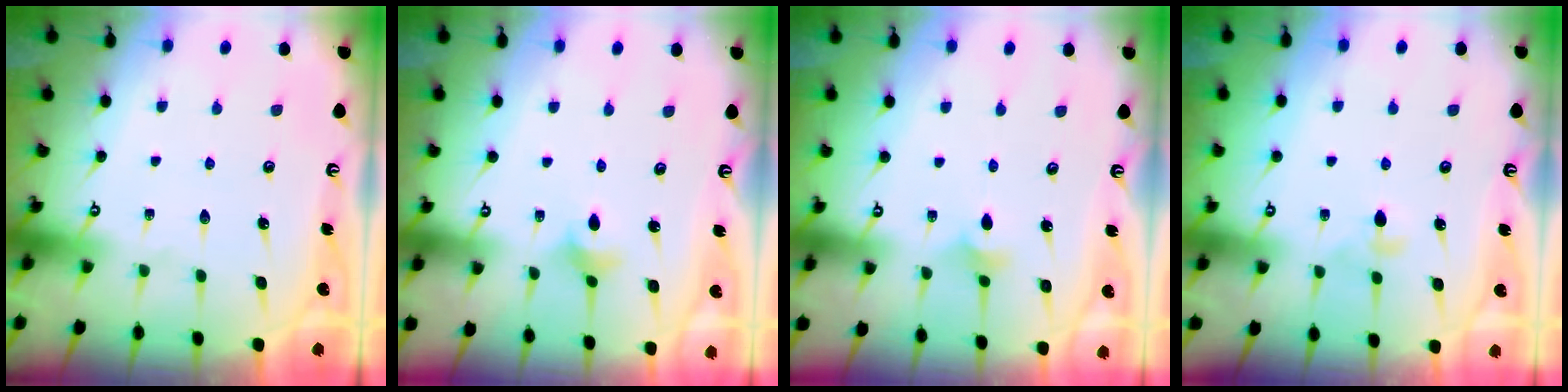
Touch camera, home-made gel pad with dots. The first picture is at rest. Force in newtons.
{"total": 3.0, "press": 2.9, "slide": 0.6}
{"total": 3.4, "press": 3.3, "slide": 0.8}
{"total": 3.3, "press": 3.2, "slide": 0.9}